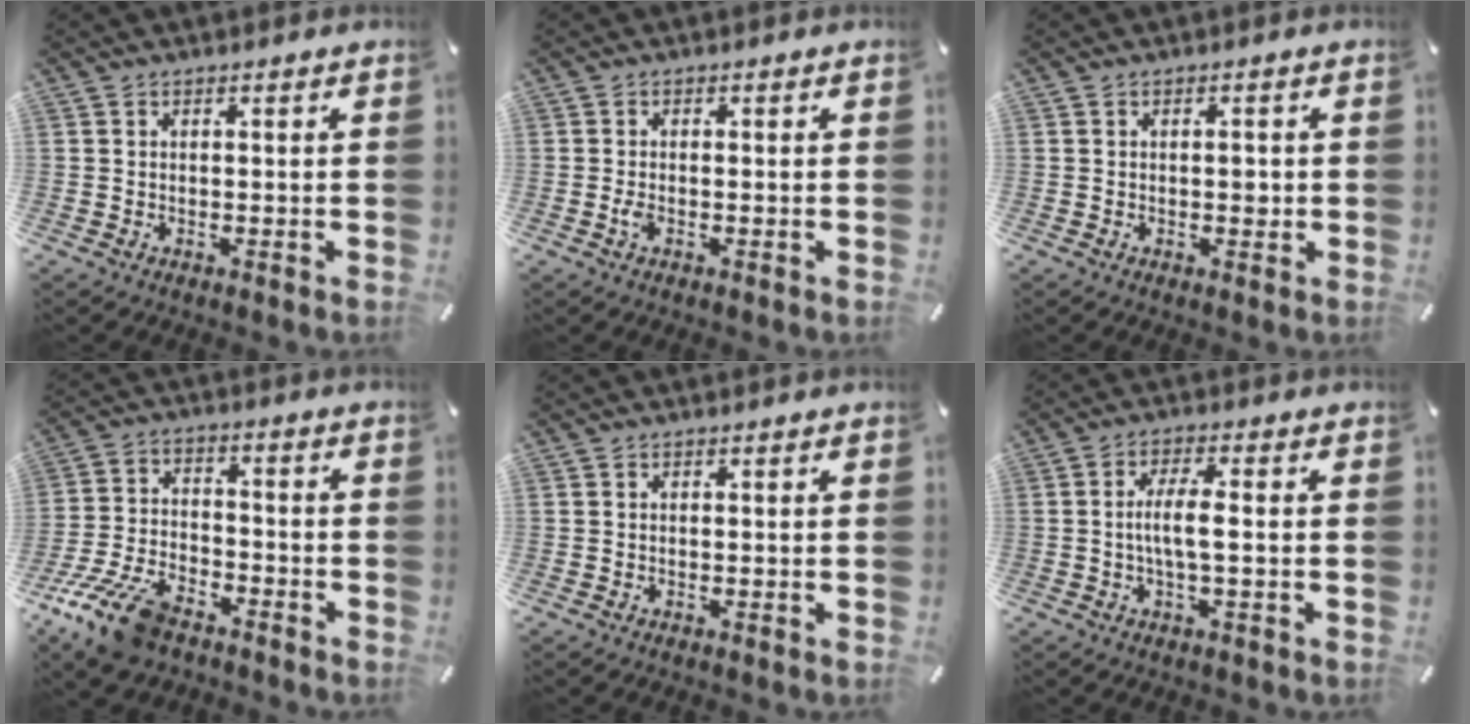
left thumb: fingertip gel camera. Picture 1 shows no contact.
{"total": 1.5, "force": [-0.6, 0.7, 1.2], "torque": [-0.038, -0.007, -0.015]}
{"total": 1.9, "force": [0.0, 1.2, 1.5], "torque": [-0.014, -0.004, -0.006]}
{"total": 13.6, "force": [-9.4, 6.3, 7.5], "torque": [-0.146, 0.050, -0.170]}
{"total": 0.0}
{"total": 6.2, "force": [-0.5, 1.4, 6.0], "torque": [-0.123, -0.003, -0.016]}